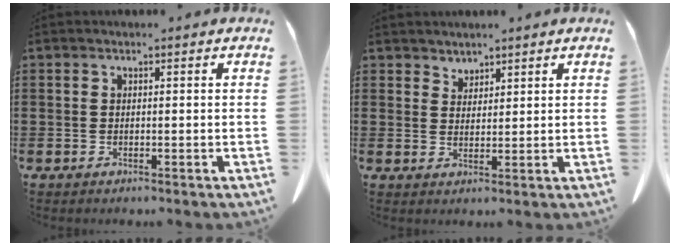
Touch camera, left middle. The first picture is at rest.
{"total": 2.2, "force": [2.1, 0.6, -0.1], "torque": [-0.004, -0.001, 0.042]}